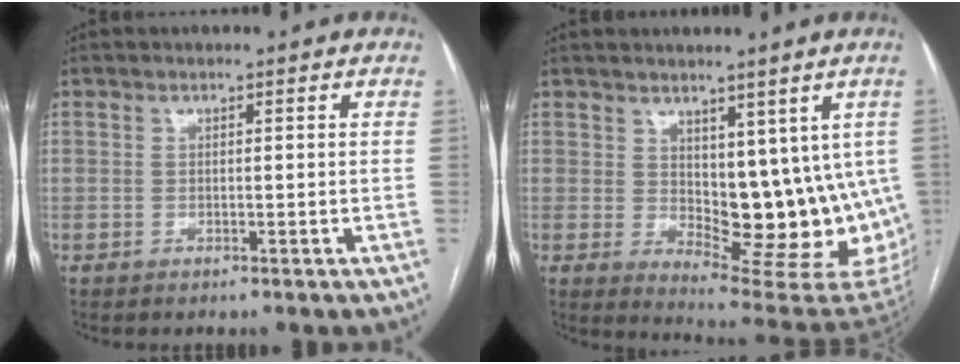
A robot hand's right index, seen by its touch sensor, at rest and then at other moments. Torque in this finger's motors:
{"motor_torque": [1.17, 0.97, 0.25, 0.03]}